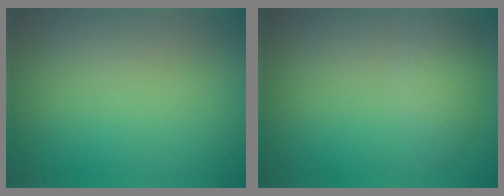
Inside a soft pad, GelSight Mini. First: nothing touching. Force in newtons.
{"total": 2.0, "press": 2.0, "slide": 0.1}